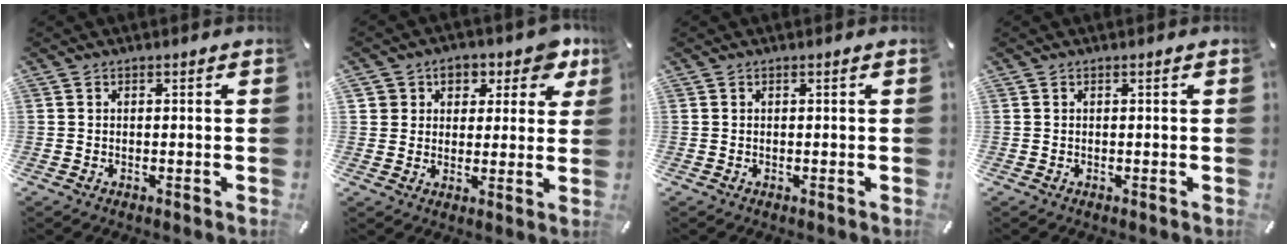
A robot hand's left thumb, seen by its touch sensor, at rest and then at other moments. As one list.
[{"total": 7.6, "force": [3.2, 6.2, 3.0], "torque": [-0.034, -0.018, 0.052]}, {"total": 0.0}, {"total": 0.0}]